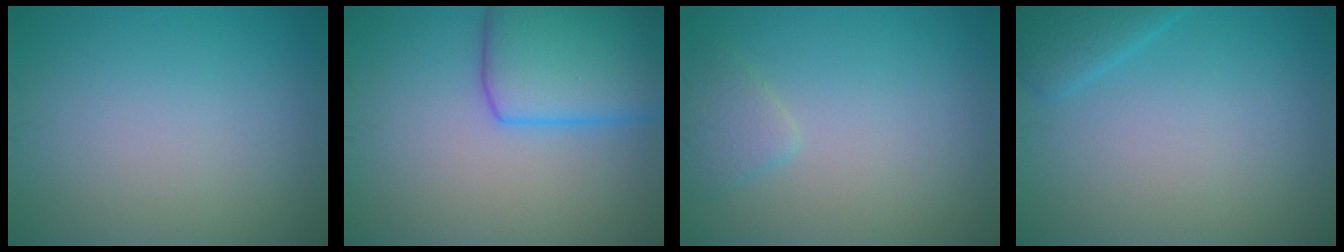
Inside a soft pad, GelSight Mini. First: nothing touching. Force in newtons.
{"total": 7.7, "press": 7.7, "slide": 0.2}
{"total": 1.7, "press": 1.7, "slide": 0.2}
{"total": 2.0, "press": 2.0, "slide": 0.1}